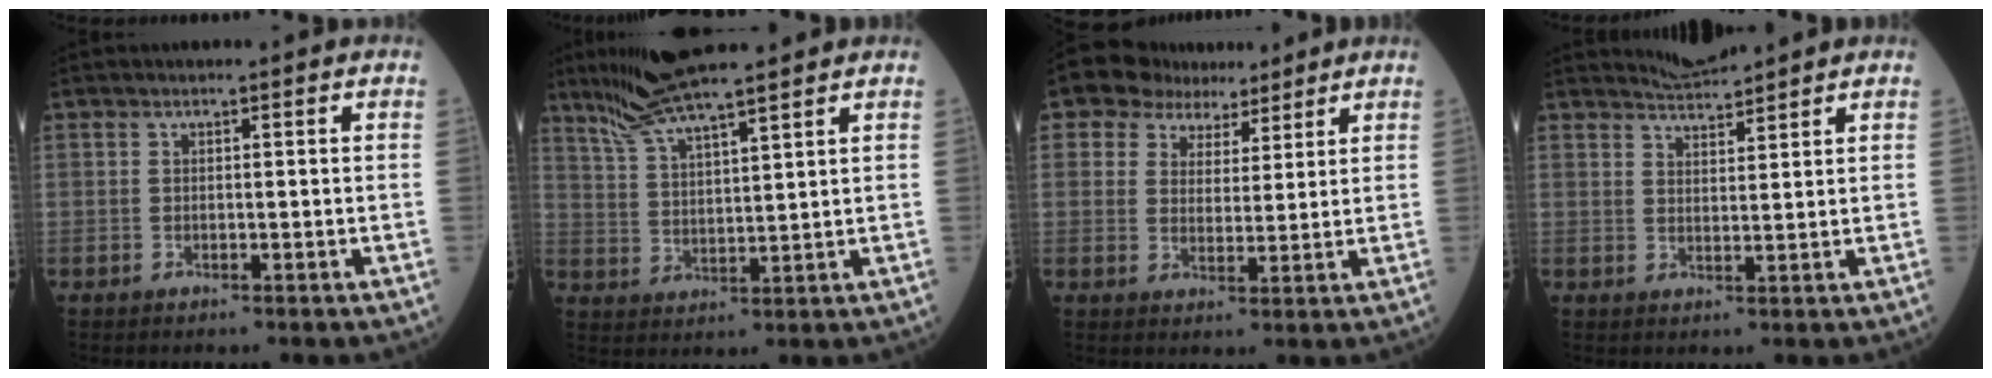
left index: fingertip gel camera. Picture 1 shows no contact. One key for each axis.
{"total": 10.1, "fx": 8.4, "fy": 0.2, "fz": 5.6, "tx": -0.107, "ty": 0.025, "tz": 0.155}
{"total": 6.7, "fx": 4.9, "fy": 4.5, "fz": 1.0, "tx": -0.015, "ty": 0.024, "tz": 0.081}
{"total": 3.1, "fx": 3.0, "fy": -0.4, "fz": -0.2, "tx": -0.005, "ty": 0.003, "tz": 0.061}